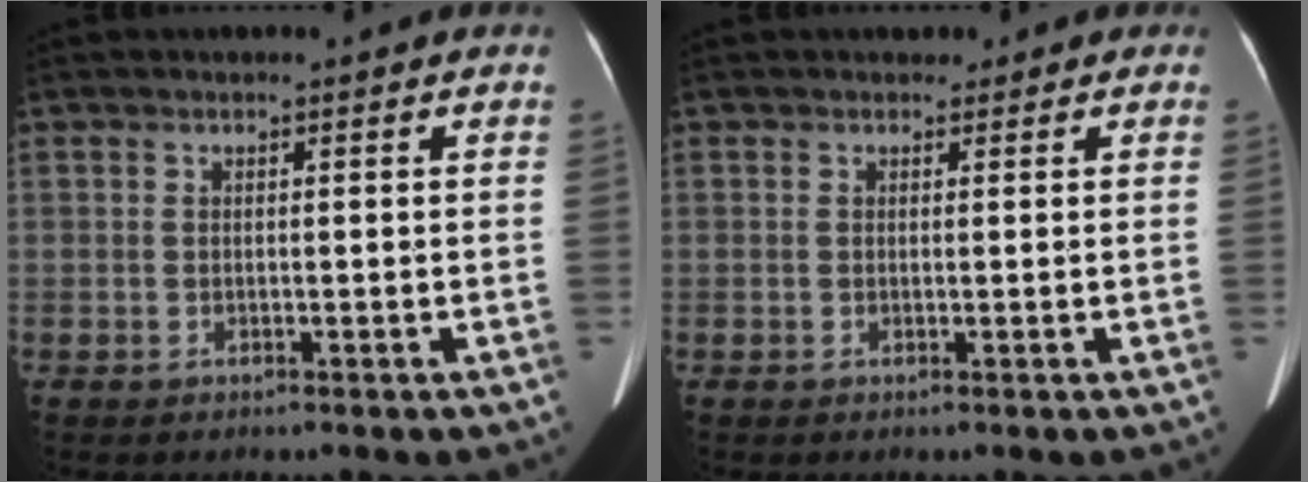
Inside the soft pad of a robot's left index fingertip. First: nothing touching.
{"total": 1.2, "force": [0.7, 1.0, 0.0], "torque": [0.006, 0.002, 0.005]}